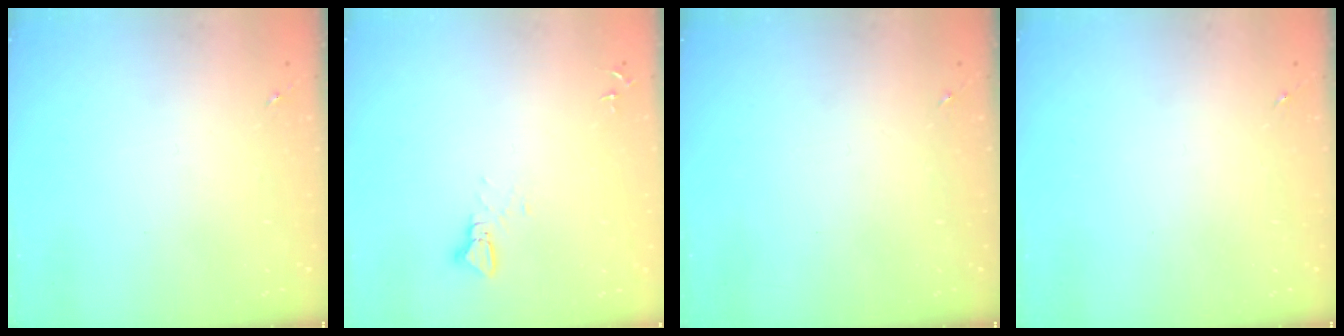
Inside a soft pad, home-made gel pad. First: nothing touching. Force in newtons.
{"total": 2.3, "press": 2.3, "slide": 0.1}
{"total": 0.0}
{"total": 0.0}